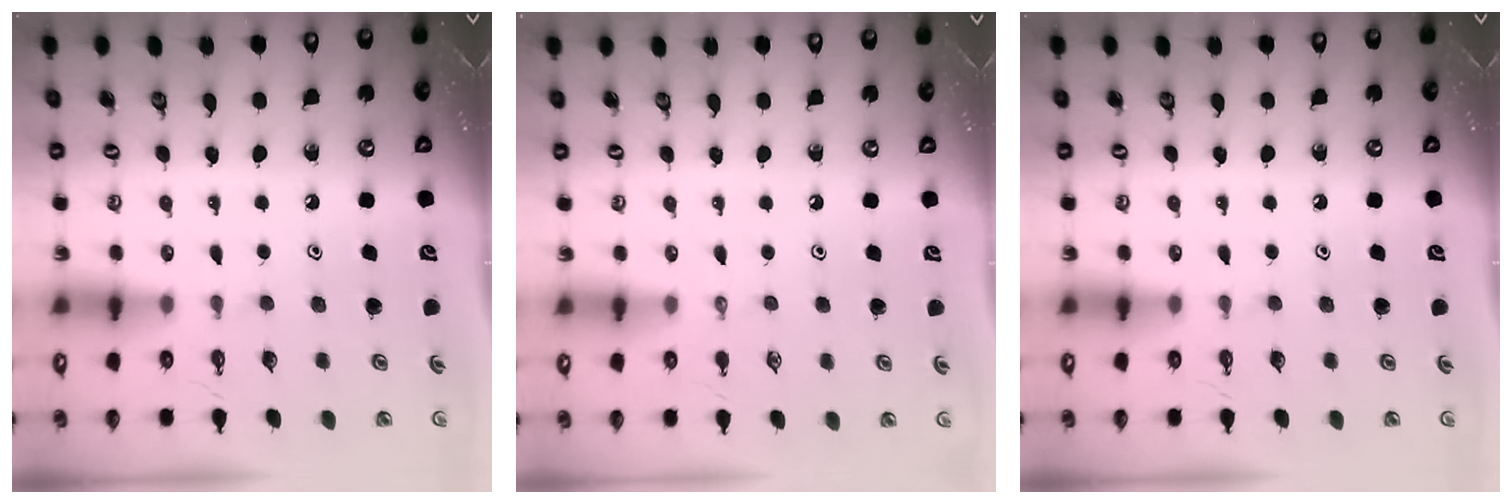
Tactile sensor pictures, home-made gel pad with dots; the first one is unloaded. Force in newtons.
{"total": 0.0}
{"total": 0.0}